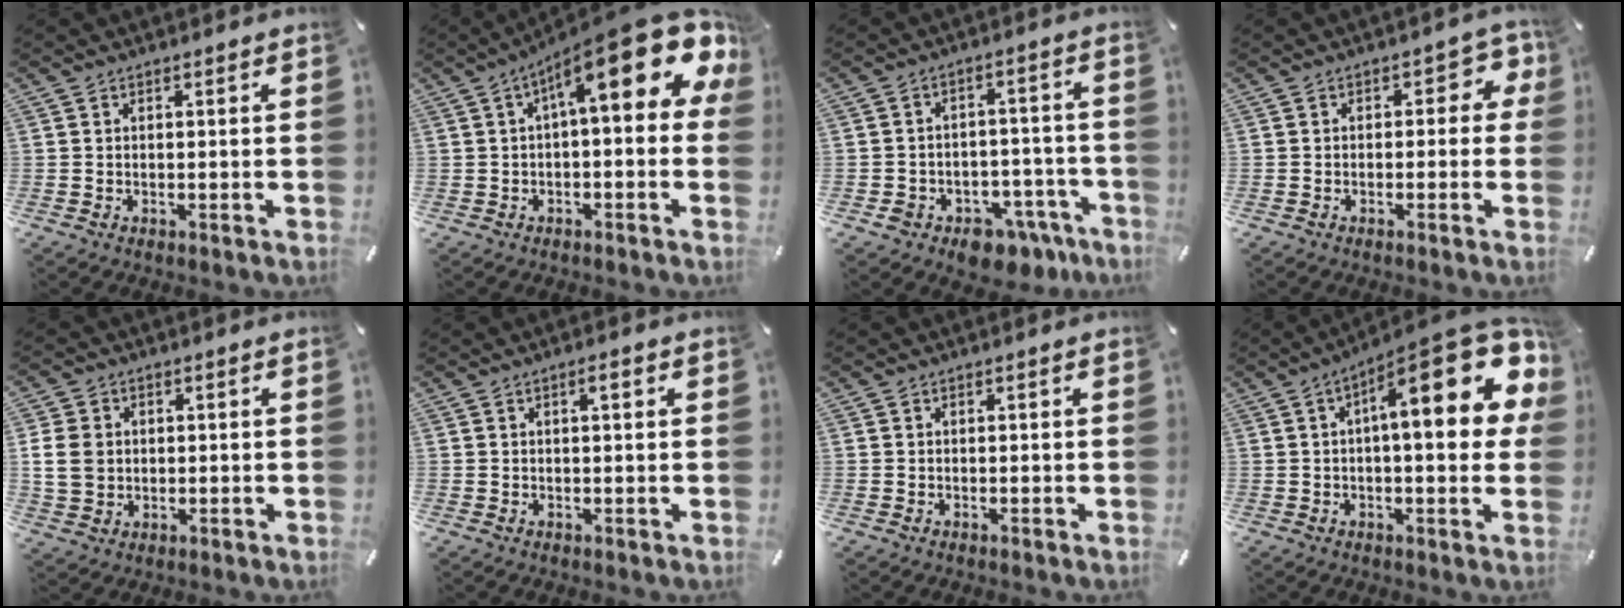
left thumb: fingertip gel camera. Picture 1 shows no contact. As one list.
[{"total": 19.1, "force": [8.0, 5.7, 16.4], "torque": [-0.230, -0.070, 0.128]}, {"total": 6.5, "force": [-3.6, 5.1, 1.9], "torque": [-0.015, 0.015, -0.059]}, {"total": 4.7, "force": [0.2, 3.1, 3.6], "torque": [-0.038, 0.005, -0.005]}, {"total": 6.8, "force": [0.5, 5.9, 3.4], "torque": [-0.089, 0.002, 0.006]}, {"total": 2.1, "force": [0.9, 0.5, 1.8], "torque": [-0.020, -0.001, 0.009]}, {"total": 0.0}, {"total": 22.3, "force": [7.3, 7.7, 19.7], "torque": [-0.269, -0.047, 0.114]}]